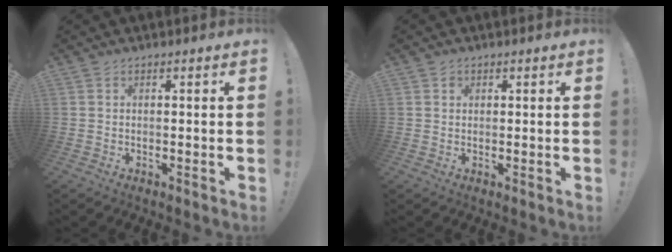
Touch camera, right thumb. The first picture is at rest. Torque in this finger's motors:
{"motor_torque": [-0.05, -0.06, 0.05, -0.01, 0.00]}